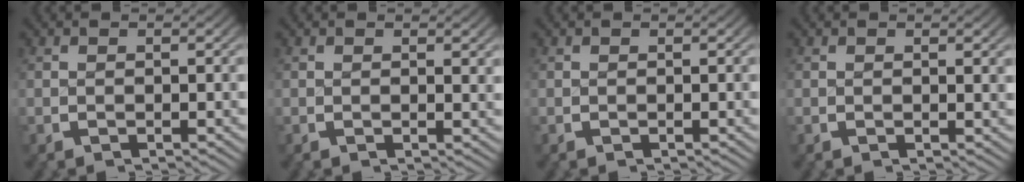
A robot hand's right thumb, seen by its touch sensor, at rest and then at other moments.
{"total": 1.0, "force": [0.6, 0.3, 0.7], "torque": [-0.005, -0.001, 0.008]}
{"total": 0.0}
{"total": 0.7, "force": [0.5, 0.1, 0.5], "torque": [-0.006, -0.001, 0.007]}